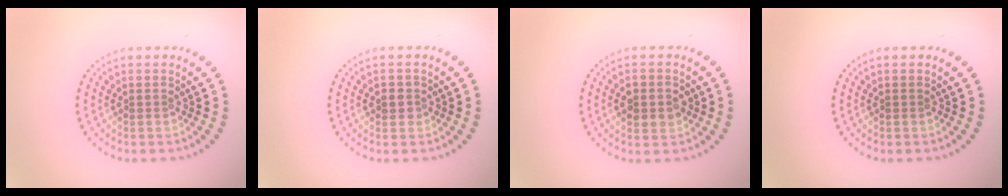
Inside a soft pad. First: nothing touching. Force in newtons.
{"total": 1.3, "press": 1.2, "slide": 0.5}
{"total": 2.7, "press": 2.7, "slide": 0.1}
{"total": 0.0}